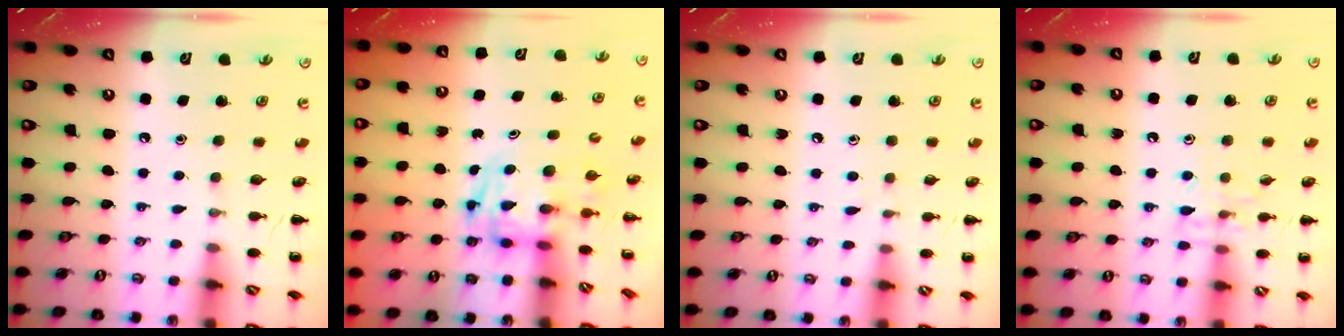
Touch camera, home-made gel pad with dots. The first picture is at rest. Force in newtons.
{"total": 2.8, "press": 2.8, "slide": 0.5}
{"total": 2.7, "press": 2.4, "slide": 1.4}
{"total": 7.7, "press": 7.6, "slide": 1.0}